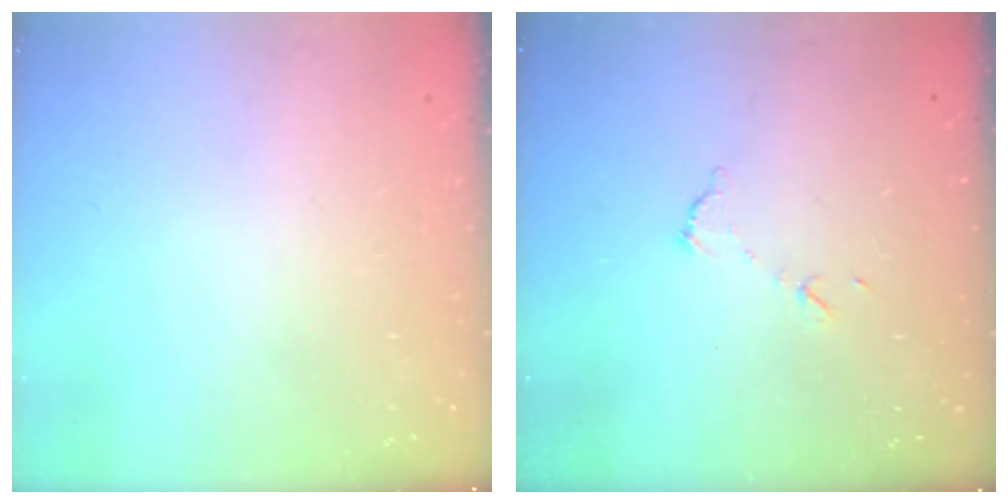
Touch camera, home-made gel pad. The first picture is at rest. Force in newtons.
{"total": 6.2, "press": 6.2, "slide": 0.2}